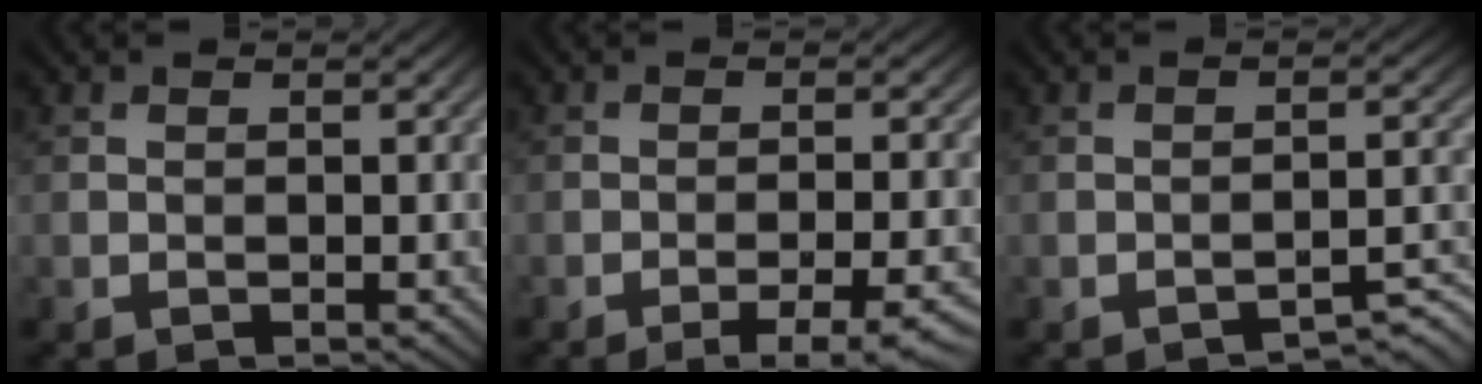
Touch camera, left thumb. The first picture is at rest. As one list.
[{"total": 6.2, "force": [-4.0, 1.1, 4.5], "torque": [-0.065, 0.007, -0.056]}, {"total": 2.6, "force": [-2.3, 0.4, 1.2], "torque": [-0.012, 0.009, -0.035]}]